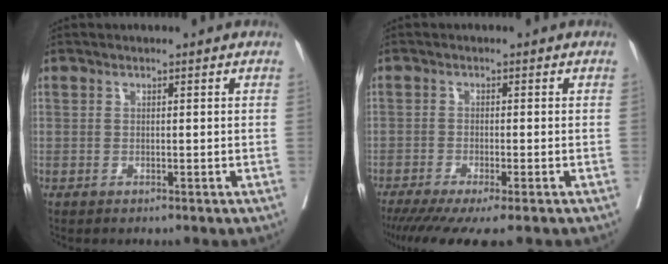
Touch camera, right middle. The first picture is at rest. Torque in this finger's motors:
{"motor_torque": [1.08, -1.05, 0.28, 0.09]}